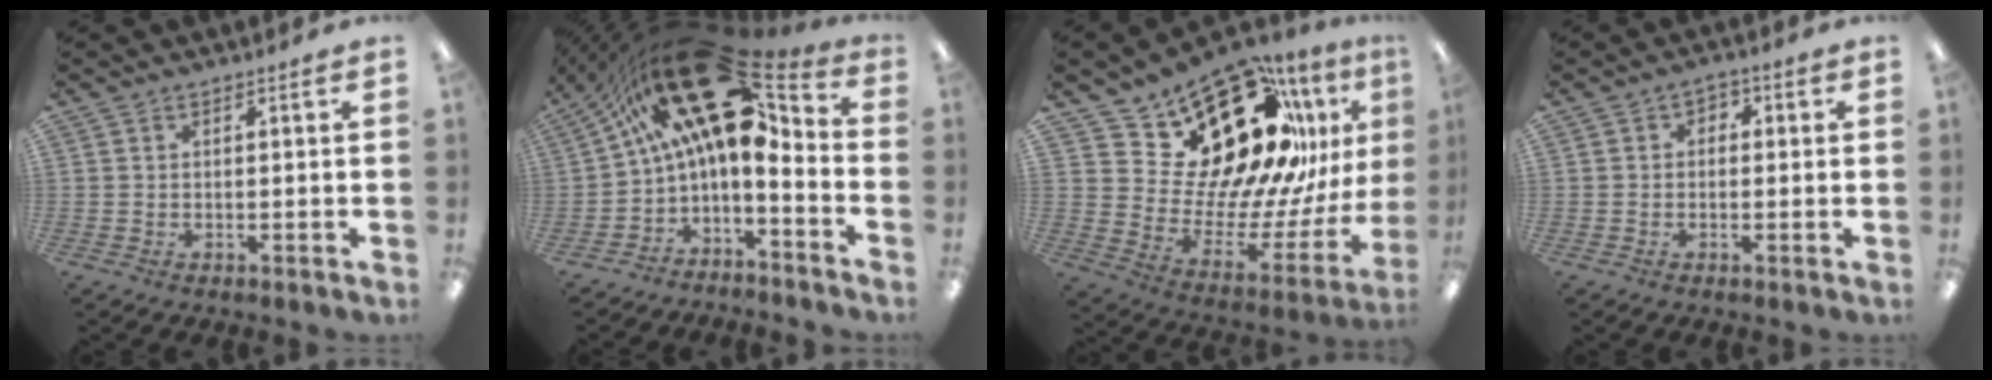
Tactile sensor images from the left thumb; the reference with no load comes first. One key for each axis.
{"total": 24.2, "fx": 9.4, "fy": 10.0, "fz": 19.9, "tx": -0.325, "ty": -0.052, "tz": 0.164}
{"total": 27.7, "fx": 16.7, "fy": 13.8, "fz": 17.3, "tx": -0.260, "ty": -0.130, "tz": 0.313}
{"total": 2.1, "fx": -0.7, "fy": 1.7, "fz": 1.1, "tx": -0.019, "ty": 0.010, "tz": -0.016}